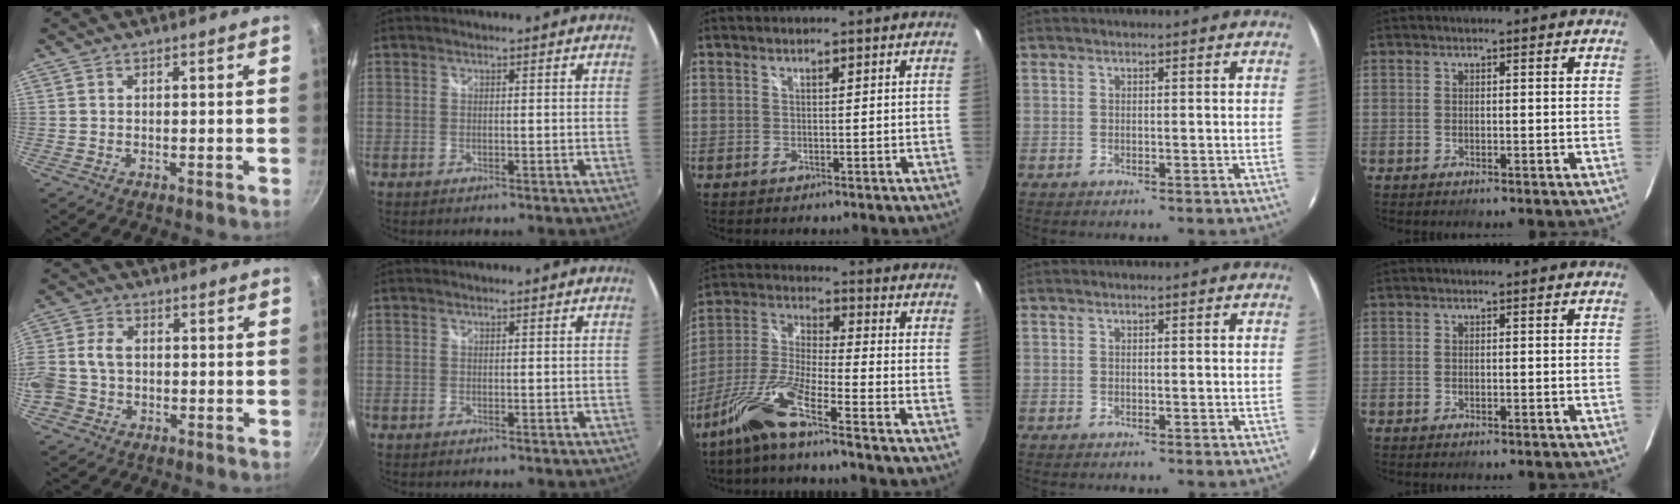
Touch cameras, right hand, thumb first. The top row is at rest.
{"thumb": {"total": 8.9, "force": [-1.2, 6.9, 5.4], "torque": [-0.107, 0.026, -0.032]}, "middle": {"total": 10.5, "force": [-7.5, 0.1, 7.4], "torque": [-0.160, 0.001, -0.152]}}